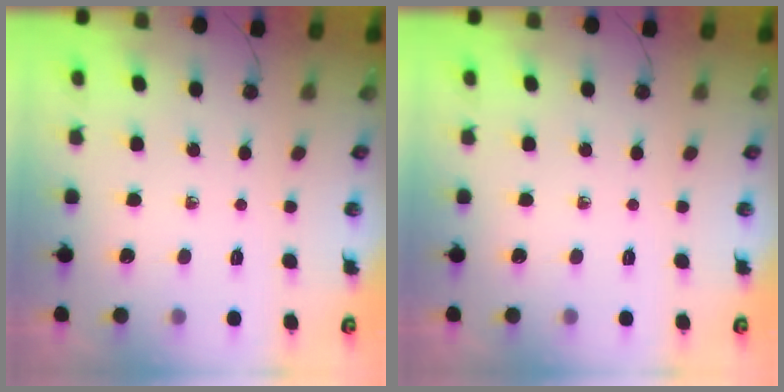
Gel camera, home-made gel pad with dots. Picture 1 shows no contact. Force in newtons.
{"total": 0.0}